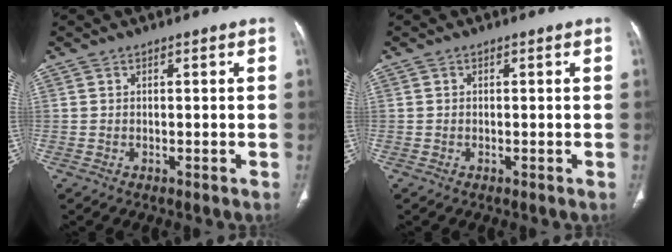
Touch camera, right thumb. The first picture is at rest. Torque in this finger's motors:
{"motor_torque": [-0.14, -0.12, -0.60, 0.37, -0.02]}